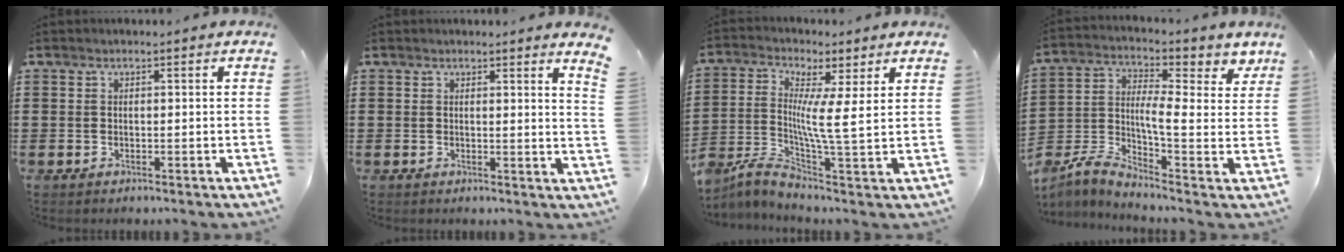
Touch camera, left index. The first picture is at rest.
{"total": 1.7, "force": [1.4, -0.5, 0.8], "torque": [-0.011, -0.007, 0.025]}
{"total": 6.5, "force": [1.3, 1.2, 6.3], "torque": [-0.129, -0.019, 0.019]}
{"total": 4.5, "force": [0.5, 1.8, 4.1], "torque": [-0.093, -0.024, -0.003]}